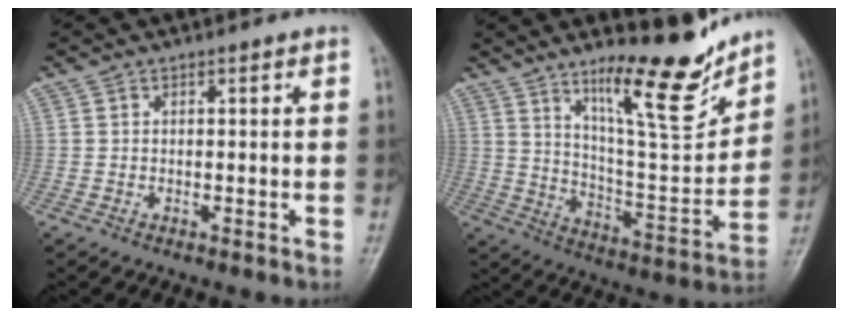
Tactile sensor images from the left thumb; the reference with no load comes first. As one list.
[{"total": 16.8, "force": [12.2, 3.6, 11.0], "torque": [-0.137, -0.094, 0.209]}]